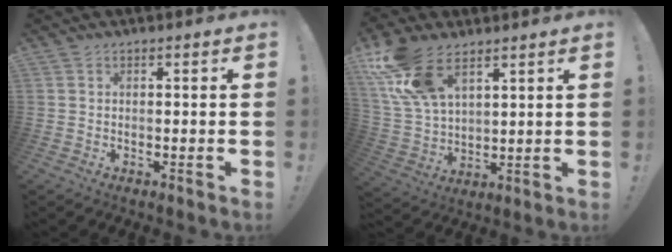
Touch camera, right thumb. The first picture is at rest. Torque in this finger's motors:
{"motor_torque": [1.25, 3.39, 0.98, 0.80, 0.14]}